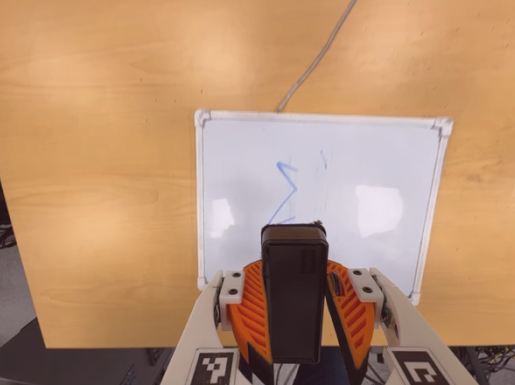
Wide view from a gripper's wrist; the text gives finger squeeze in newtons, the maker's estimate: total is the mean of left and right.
{"total": 9.9, "left": 8.9, "right": 11.0}